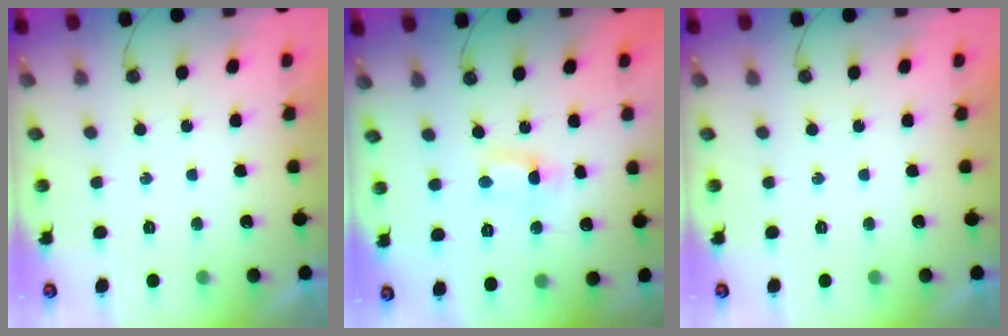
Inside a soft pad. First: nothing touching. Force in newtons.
{"total": 1.6, "press": 1.1, "slide": 1.1}
{"total": 0.0}